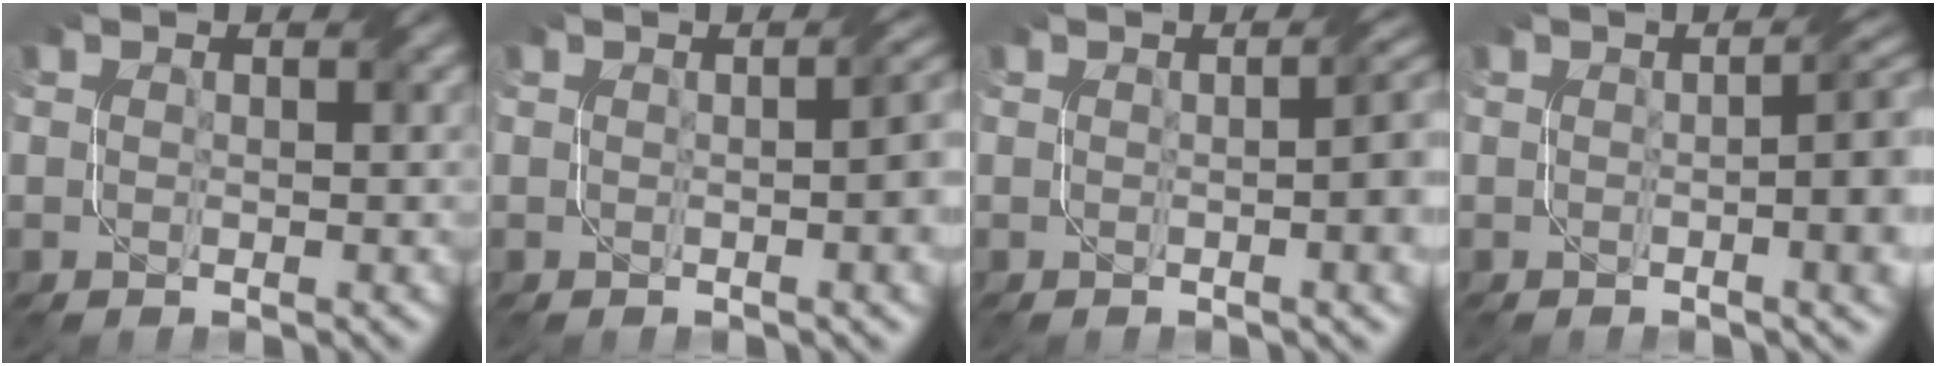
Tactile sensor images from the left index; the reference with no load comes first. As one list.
[{"total": 5.6, "force": [0.0, 2.0, 5.2], "torque": [-0.032, 0.011, 0.000]}, {"total": 6.8, "force": [-0.1, 2.5, 6.3], "torque": [-0.038, 0.013, -0.002]}, {"total": 8.6, "force": [-0.1, 3.1, 8.0], "torque": [-0.058, 0.016, -0.007]}]